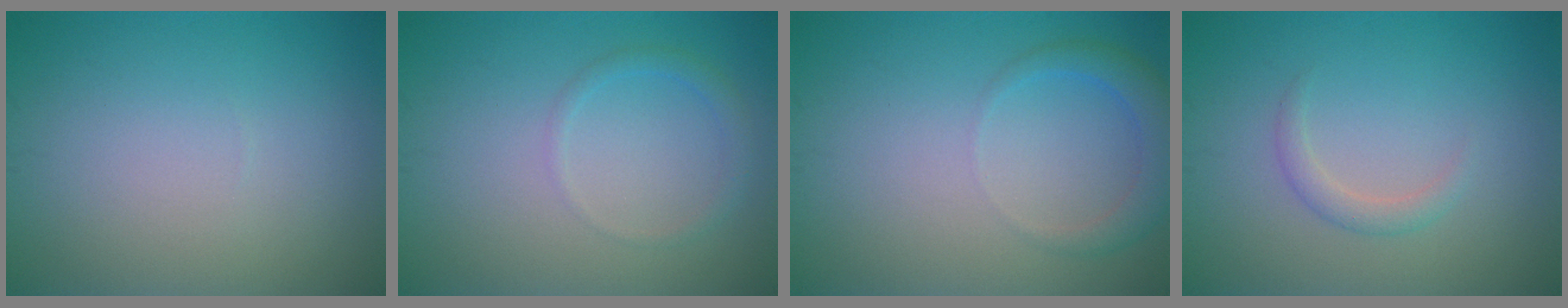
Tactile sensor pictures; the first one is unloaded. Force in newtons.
{"total": 1.3, "press": 1.3, "slide": 0.0}
{"total": 2.7, "press": 2.6, "slide": 0.3}
{"total": 1.4, "press": 1.4, "slide": 0.1}